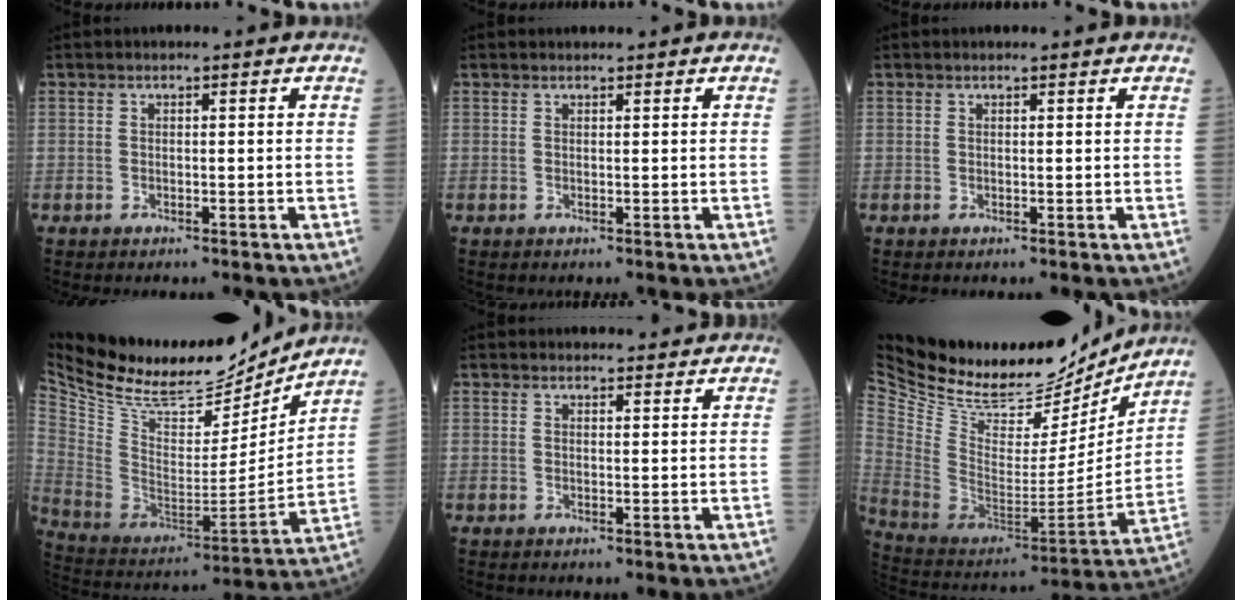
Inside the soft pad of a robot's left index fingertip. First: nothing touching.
{"total": 1.0, "force": [0.9, 0.1, 0.1], "torque": [-0.005, 0.006, 0.017]}
{"total": 1.1, "force": [1.1, -0.1, 0.2], "torque": [-0.005, 0.000, 0.014]}
{"total": 24.1, "force": [21.4, 6.5, 9.1], "torque": [-0.175, -0.026, 0.344]}
{"total": 4.5, "force": [4.3, 1.1, 0.6], "torque": [-0.003, 0.010, 0.048]}
{"total": 31.5, "force": [26.8, 9.7, 13.4], "torque": [-0.273, -0.035, 0.419]}